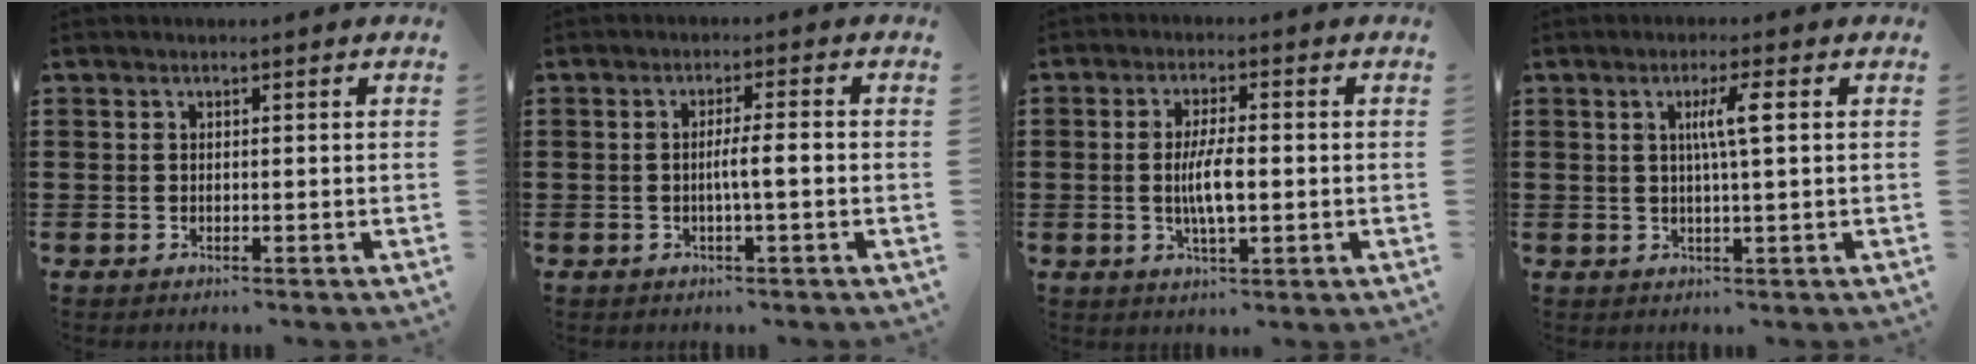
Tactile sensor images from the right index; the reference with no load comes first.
{"total": 3.1, "force": [-0.6, 0.1, 3.0], "torque": [-0.053, -0.003, -0.013]}
{"total": 6.0, "force": [-0.4, 1.6, 5.7], "torque": [-0.115, -0.004, -0.013]}
{"total": 4.2, "force": [0.8, 0.1, 4.1], "torque": [-0.080, 0.001, 0.009]}